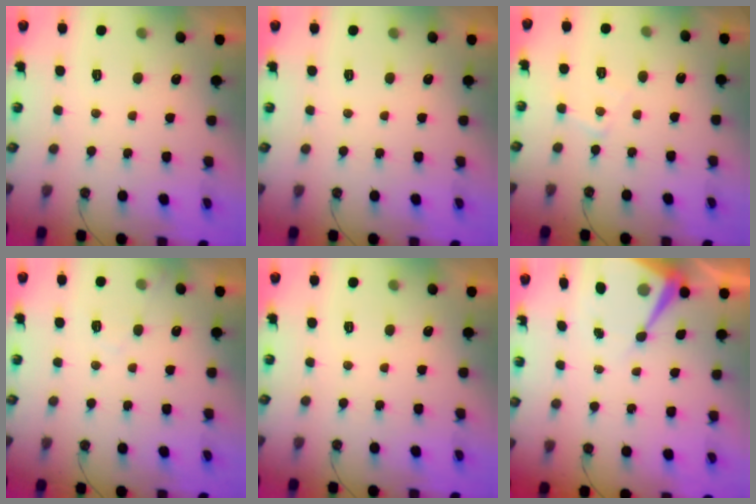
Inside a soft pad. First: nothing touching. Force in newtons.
{"total": 0.0}
{"total": 5.3, "press": 5.3, "slide": 0.4}
{"total": 6.1, "press": 6.0, "slide": 0.8}
{"total": 0.0}
{"total": 9.2, "press": 9.2, "slide": 0.7}